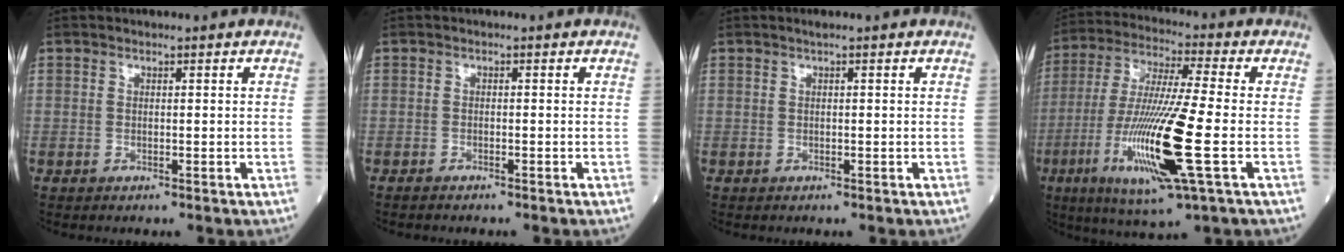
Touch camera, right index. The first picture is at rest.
{"total": 2.5, "force": [-2.0, 1.0, 1.0], "torque": [-0.028, -0.006, -0.026]}
{"total": 0.6, "force": [0.3, 0.2, 0.5], "torque": [-0.014, 0.007, 0.004]}
{"total": 19.2, "force": [-5.5, 1.3, 18.3], "torque": [-0.396, -0.035, -0.101]}